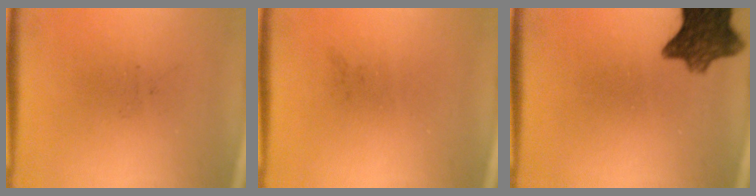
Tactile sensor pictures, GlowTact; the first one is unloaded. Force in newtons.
{"total": 0.0}
{"total": 9.7}